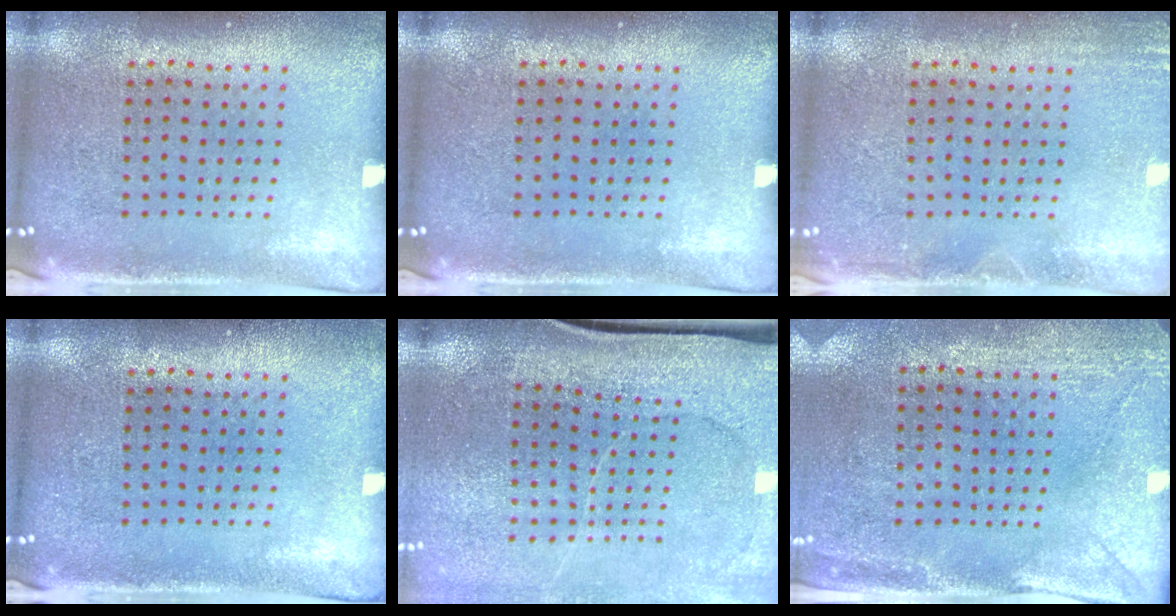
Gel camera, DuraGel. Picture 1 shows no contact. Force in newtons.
{"total": 0.0}
{"total": 1.8, "press": 1.8, "slide": 0.2}
{"total": 0.6, "press": 0.6, "slide": 0.2}
{"total": 3.3, "press": 2.9, "slide": 1.5}
{"total": 2.9, "press": 2.4, "slide": 1.6}